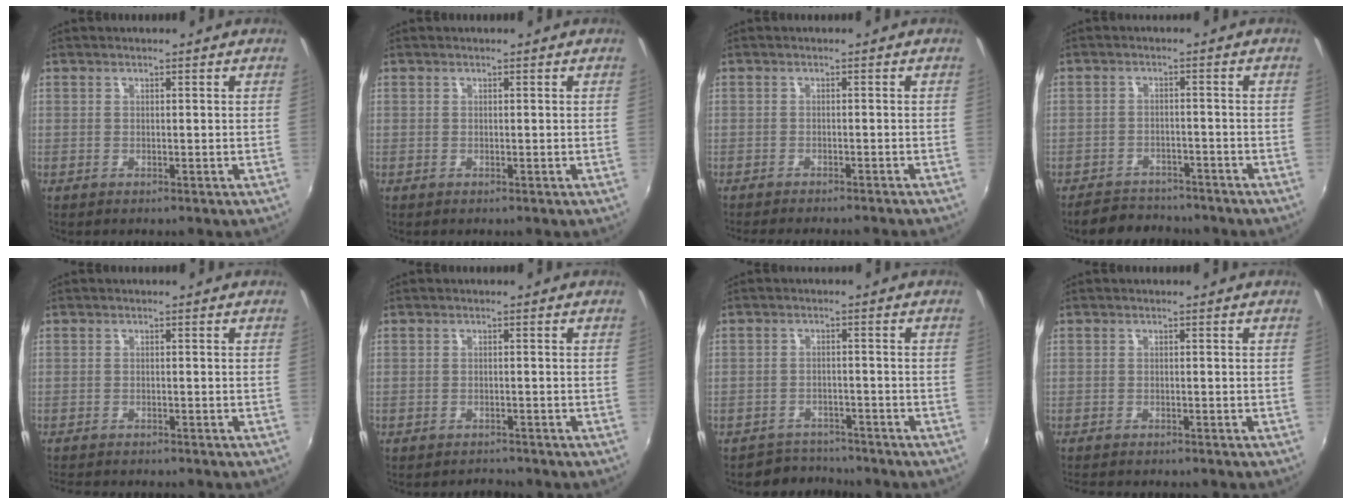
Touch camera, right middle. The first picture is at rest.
{"total": 0.0}
{"total": 6.6, "force": [-6.0, 0.6, 2.7], "torque": [-0.061, -0.016, -0.088]}
{"total": 7.4, "force": [-6.6, 3.1, 1.4], "torque": [-0.048, 0.011, -0.096]}
{"total": 4.0, "force": [-3.7, 0.8, 1.4], "torque": [-0.035, -0.018, -0.062]}
{"total": 1.7, "force": [-1.6, 0.5, -0.2], "torque": [-0.001, -0.003, -0.026]}
{"total": 4.3, "force": [-3.9, 1.7, -0.8], "torque": [0.001, 0.012, -0.067]}
{"total": 3.6, "force": [-3.3, 0.7, 1.2], "torque": [-0.030, -0.019, -0.055]}